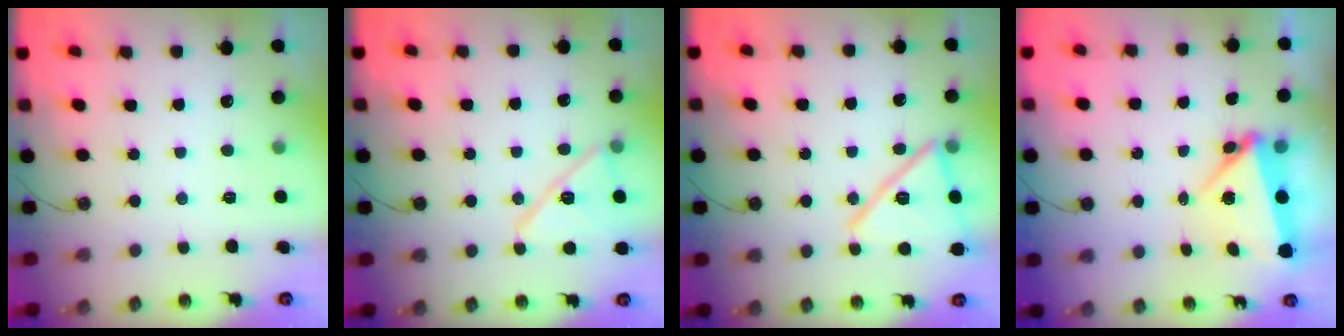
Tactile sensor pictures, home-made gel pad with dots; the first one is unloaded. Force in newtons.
{"total": 13.3, "press": 13.3, "slide": 0.5}
{"total": 17.4, "press": 17.4, "slide": 1.1}
{"total": 5.8, "press": 5.6, "slide": 1.6}